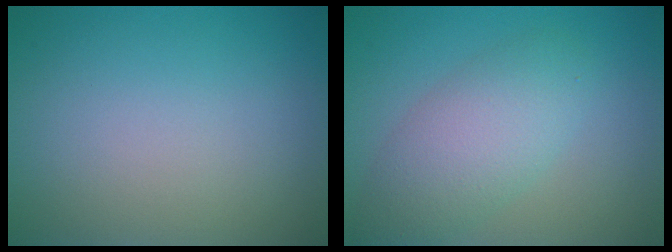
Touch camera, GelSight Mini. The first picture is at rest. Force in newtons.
{"total": 5.0, "press": 5.0, "slide": 0.1}